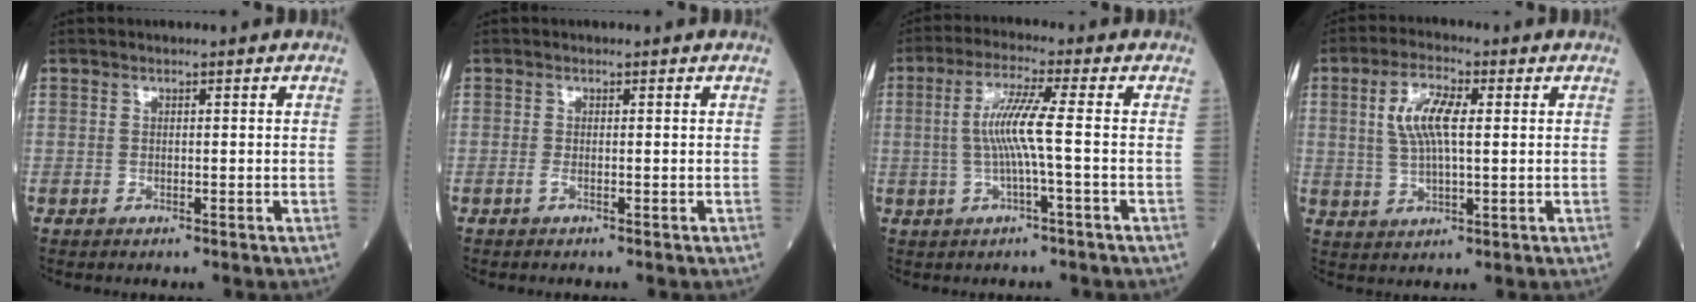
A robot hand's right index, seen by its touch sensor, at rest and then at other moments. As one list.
[{"total": 0.6, "force": [-0.4, -0.1, 0.4], "torque": [-0.007, 0.000, -0.010]}, {"total": 6.8, "force": [-0.3, -0.7, 6.7], "torque": [-0.138, 0.007, -0.006]}, {"total": 7.7, "force": [1.8, 2.1, 7.1], "torque": [-0.150, 0.009, 0.037]}]